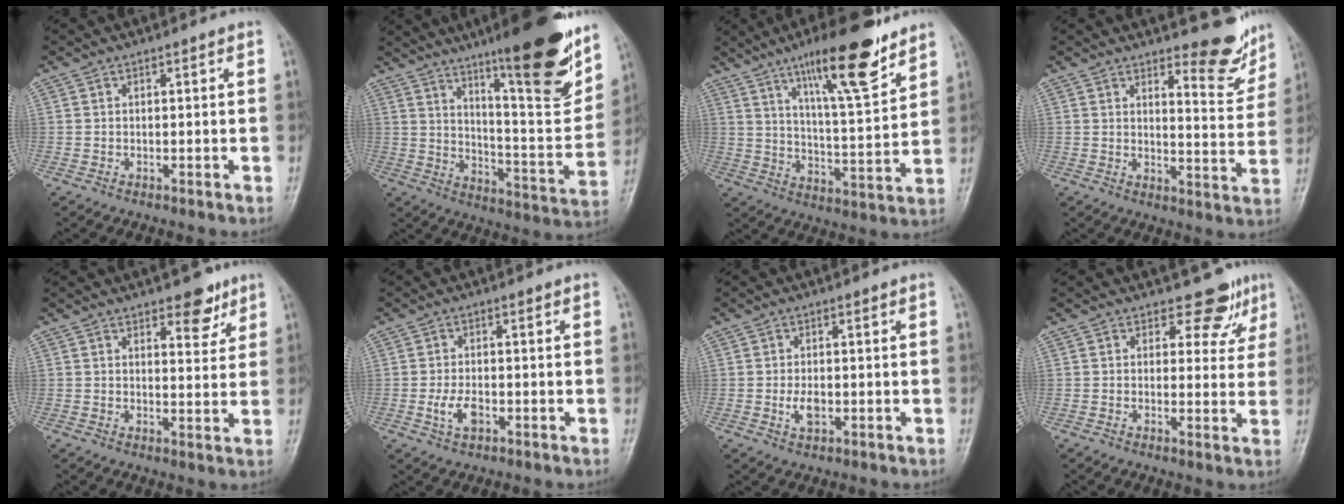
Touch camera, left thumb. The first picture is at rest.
{"total": 22.2, "force": [14.4, 3.8, 16.4], "torque": [-0.209, -0.076, 0.226]}
{"total": 17.0, "force": [11.0, 3.6, 12.4], "torque": [-0.177, -0.061, 0.182]}
{"total": 8.9, "force": [7.0, 2.6, 4.8], "torque": [-0.033, -0.060, 0.098]}
{"total": 5.6, "force": [3.7, 2.6, 3.3], "torque": [-0.019, -0.022, 0.049]}
{"total": 4.0, "force": [-1.2, 2.3, 3.0], "torque": [-0.060, 0.002, -0.022]}
{"total": 3.0, "force": [-0.5, 1.7, 2.4], "torque": [-0.044, -0.003, -0.008]}
{"total": 5.2, "force": [3.8, 3.3, 1.3], "torque": [0.015, -0.026, 0.037]}